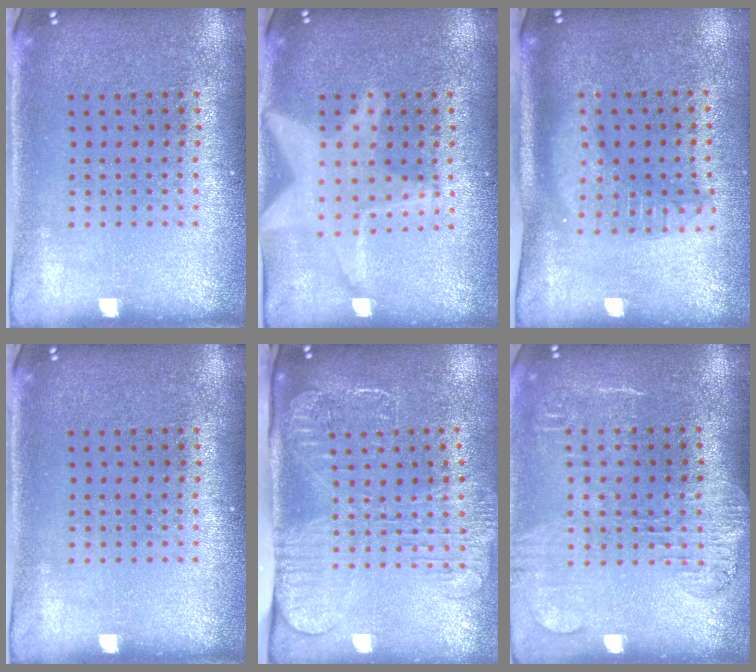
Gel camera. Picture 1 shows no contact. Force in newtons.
{"total": 2.9, "press": 2.9, "slide": 0.2}
{"total": 1.8, "press": 1.5, "slide": 1.0}
{"total": 0.0}
{"total": 2.7, "press": 2.1, "slide": 1.7}
{"total": 1.8, "press": 1.5, "slide": 1.0}